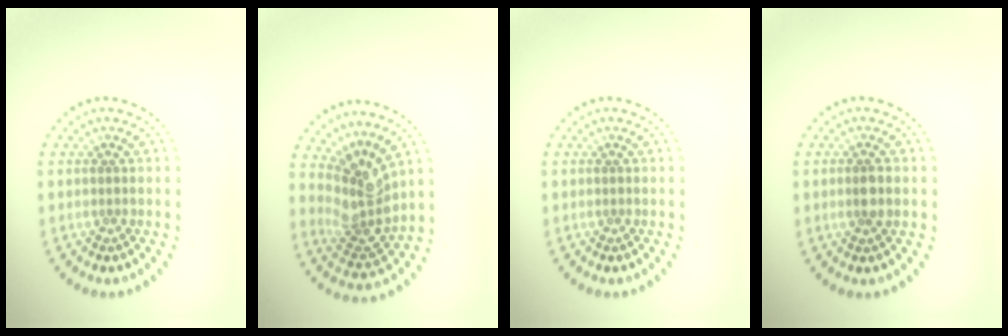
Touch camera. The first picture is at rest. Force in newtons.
{"total": 3.8, "press": 3.1, "slide": 2.3}
{"total": 0.0}
{"total": 1.6, "press": 1.5, "slide": 0.5}